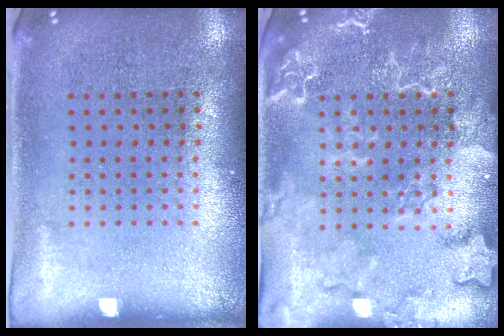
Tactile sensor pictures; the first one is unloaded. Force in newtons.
{"total": 2.3, "press": 2.3, "slide": 0.2}